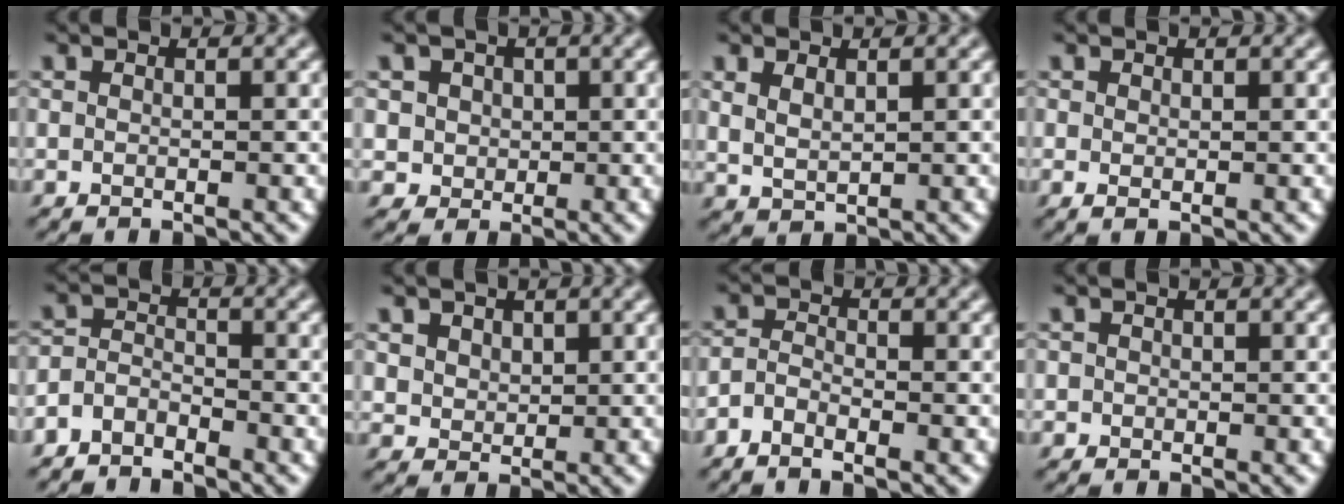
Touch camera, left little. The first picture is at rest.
{"total": 3.8, "force": [1.3, 3.3, 1.2], "torque": [-0.026, 0.010, 0.020]}
{"total": 1.8, "force": [1.0, 0.9, 1.2], "torque": [-0.033, -0.003, 0.027]}
{"total": 0.7, "force": [0.1, 0.4, 0.6], "torque": [-0.013, -0.001, 0.005]}
{"total": 2.7, "force": [-2.4, 1.0, 0.5], "torque": [-0.014, 0.004, -0.058]}
{"total": 3.0, "force": [1.6, 2.2, 1.3], "torque": [-0.050, -0.004, 0.041]}
{"total": 2.2, "force": [-1.4, 1.0, 1.5], "torque": [-0.030, 0.000, -0.033]}
{"total": 0.5, "force": [-0.1, 0.5, 0.0], "torque": [0.004, -0.002, -0.001]}